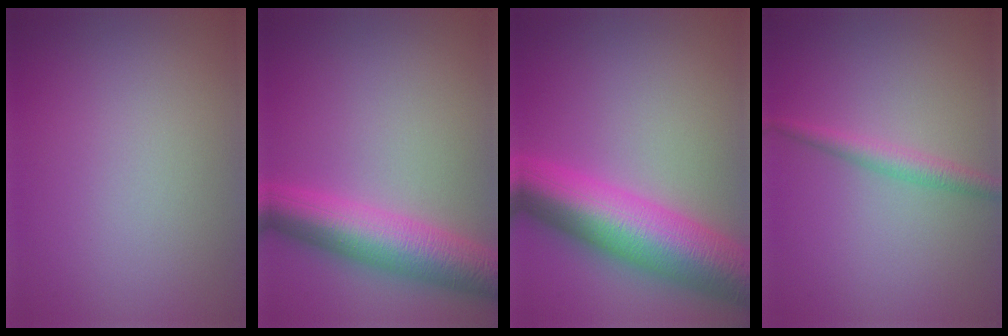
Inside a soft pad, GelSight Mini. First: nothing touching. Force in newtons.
{"total": 7.1, "press": 7.1, "slide": 0.0}
{"total": 10.7, "press": 10.7, "slide": 0.2}
{"total": 1.9, "press": 1.9, "slide": 0.0}